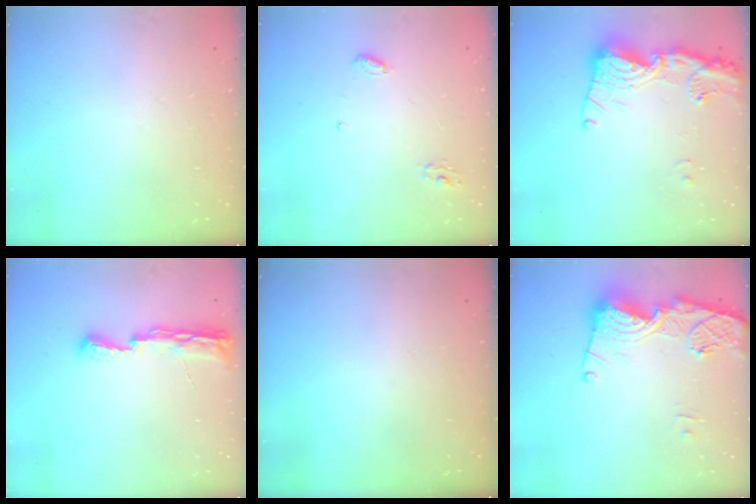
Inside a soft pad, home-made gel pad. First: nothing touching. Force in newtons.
{"total": 4.7, "press": 4.7, "slide": 0.4}
{"total": 16.6, "press": 16.5, "slide": 1.9}
{"total": 8.1, "press": 8.0, "slide": 0.9}
{"total": 0.0}
{"total": 17.9, "press": 17.8, "slide": 1.7}